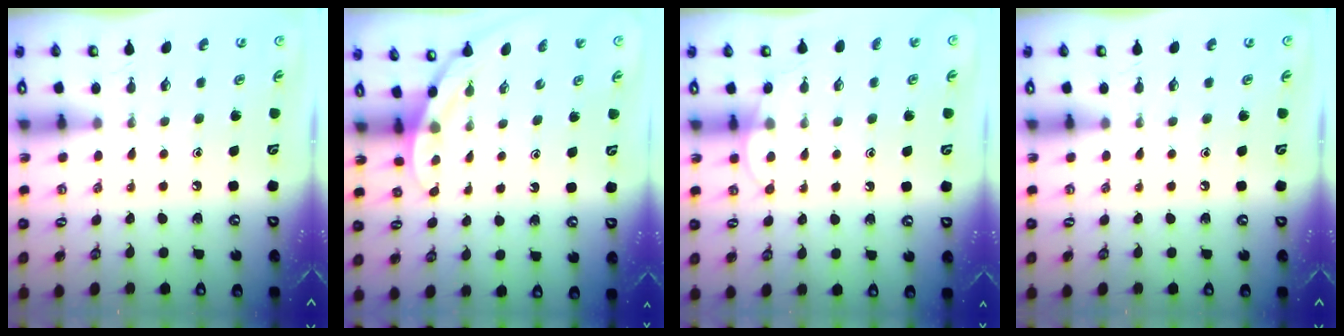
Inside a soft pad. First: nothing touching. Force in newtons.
{"total": 4.1, "press": 4.1, "slide": 0.3}
{"total": 5.2, "press": 5.2, "slide": 0.5}
{"total": 0.0}